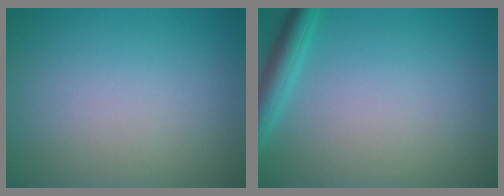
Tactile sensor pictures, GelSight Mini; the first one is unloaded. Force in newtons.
{"total": 3.0, "press": 2.9, "slide": 0.2}